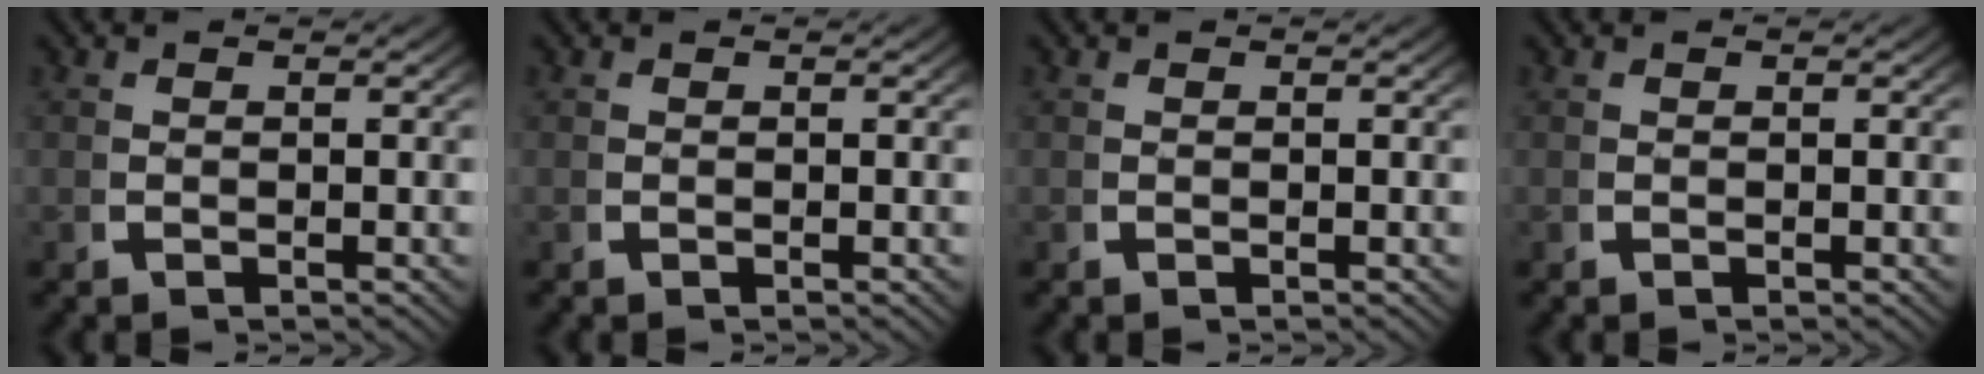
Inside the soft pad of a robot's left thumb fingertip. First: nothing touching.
{"total": 0.0}
{"total": 0.0}
{"total": 0.0}